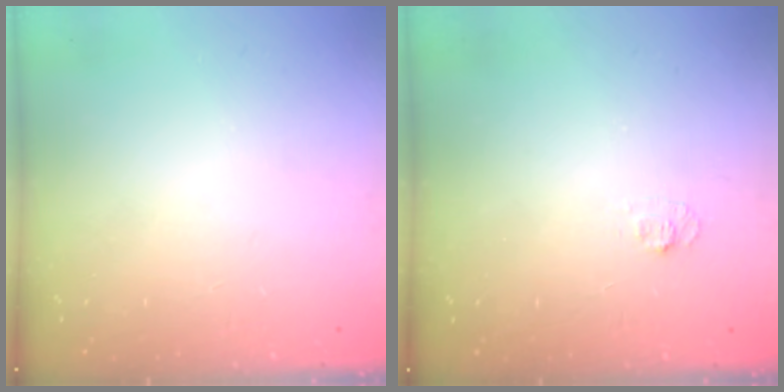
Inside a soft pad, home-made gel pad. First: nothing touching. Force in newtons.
{"total": 4.1, "press": 4.1, "slide": 0.5}